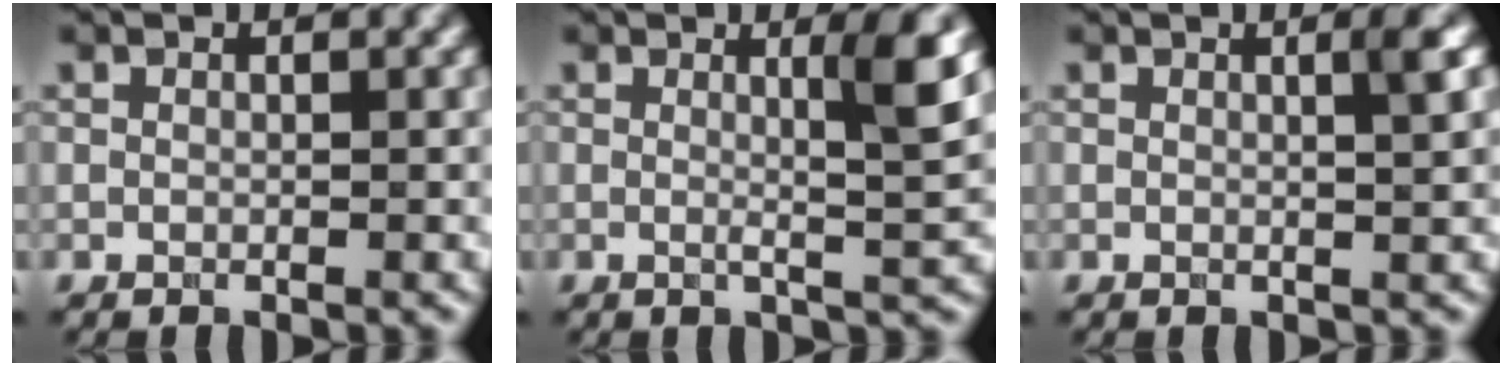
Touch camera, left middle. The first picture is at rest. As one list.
[{"total": 4.1, "force": [0.7, 0.6, 4.0], "torque": [-0.057, -0.005, 0.009]}, {"total": 1.9, "force": [0.4, 0.4, 1.8], "torque": [-0.023, 0.001, 0.000]}]